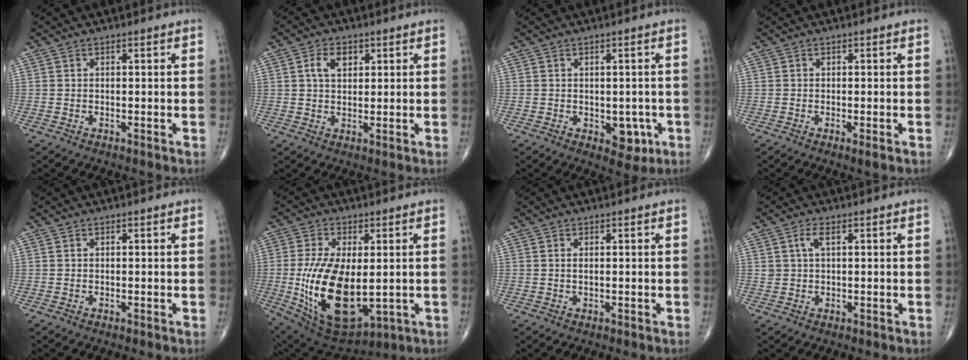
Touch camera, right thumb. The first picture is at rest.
{"total": 4.6, "force": [1.6, 3.0, 3.1], "torque": [-0.045, 0.000, 0.027]}
{"total": 4.7, "force": [-1.3, 3.1, 3.3], "torque": [-0.012, 0.000, -0.010]}
{"total": 1.1, "force": [-0.5, 0.1, 1.0], "torque": [-0.022, -0.004, -0.008]}
{"total": 0.0}
{"total": 19.7, "force": [-1.9, 9.9, 17.0], "torque": [-0.326, -0.021, -0.004]}
{"total": 0.6, "force": [0.2, 0.2, 0.6], "torque": [-0.016, 0.000, 0.004]}
{"total": 2.7, "force": [1.1, 1.2, 2.1], "torque": [-0.043, 0.004, 0.024]}